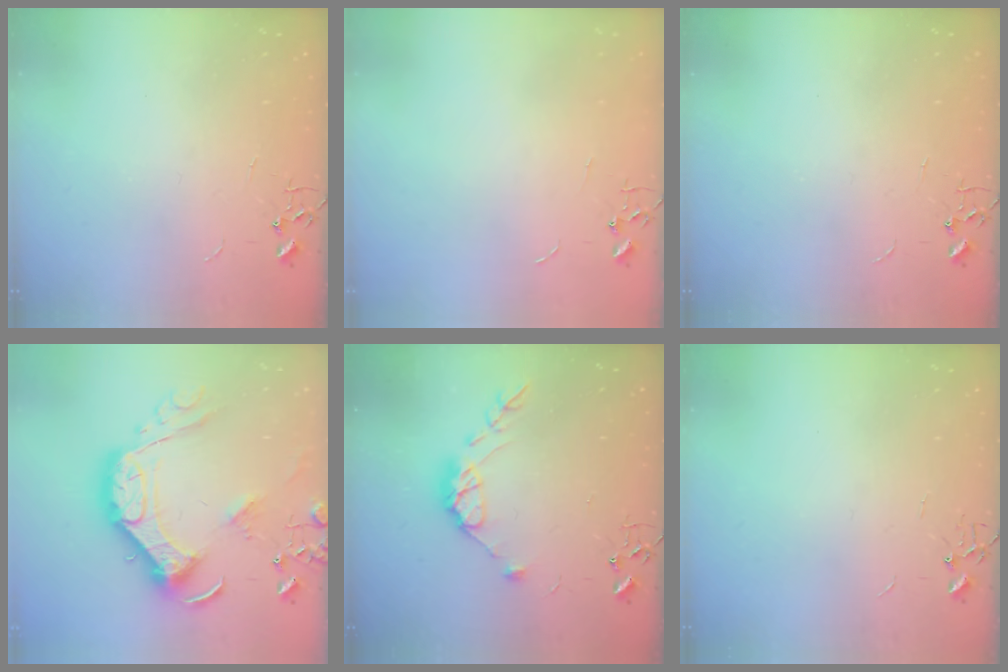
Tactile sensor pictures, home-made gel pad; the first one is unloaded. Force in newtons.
{"total": 0.0}
{"total": 0.0}
{"total": 20.4, "press": 20.4, "slide": 1.2}
{"total": 10.7, "press": 10.7, "slide": 0.8}
{"total": 0.0}